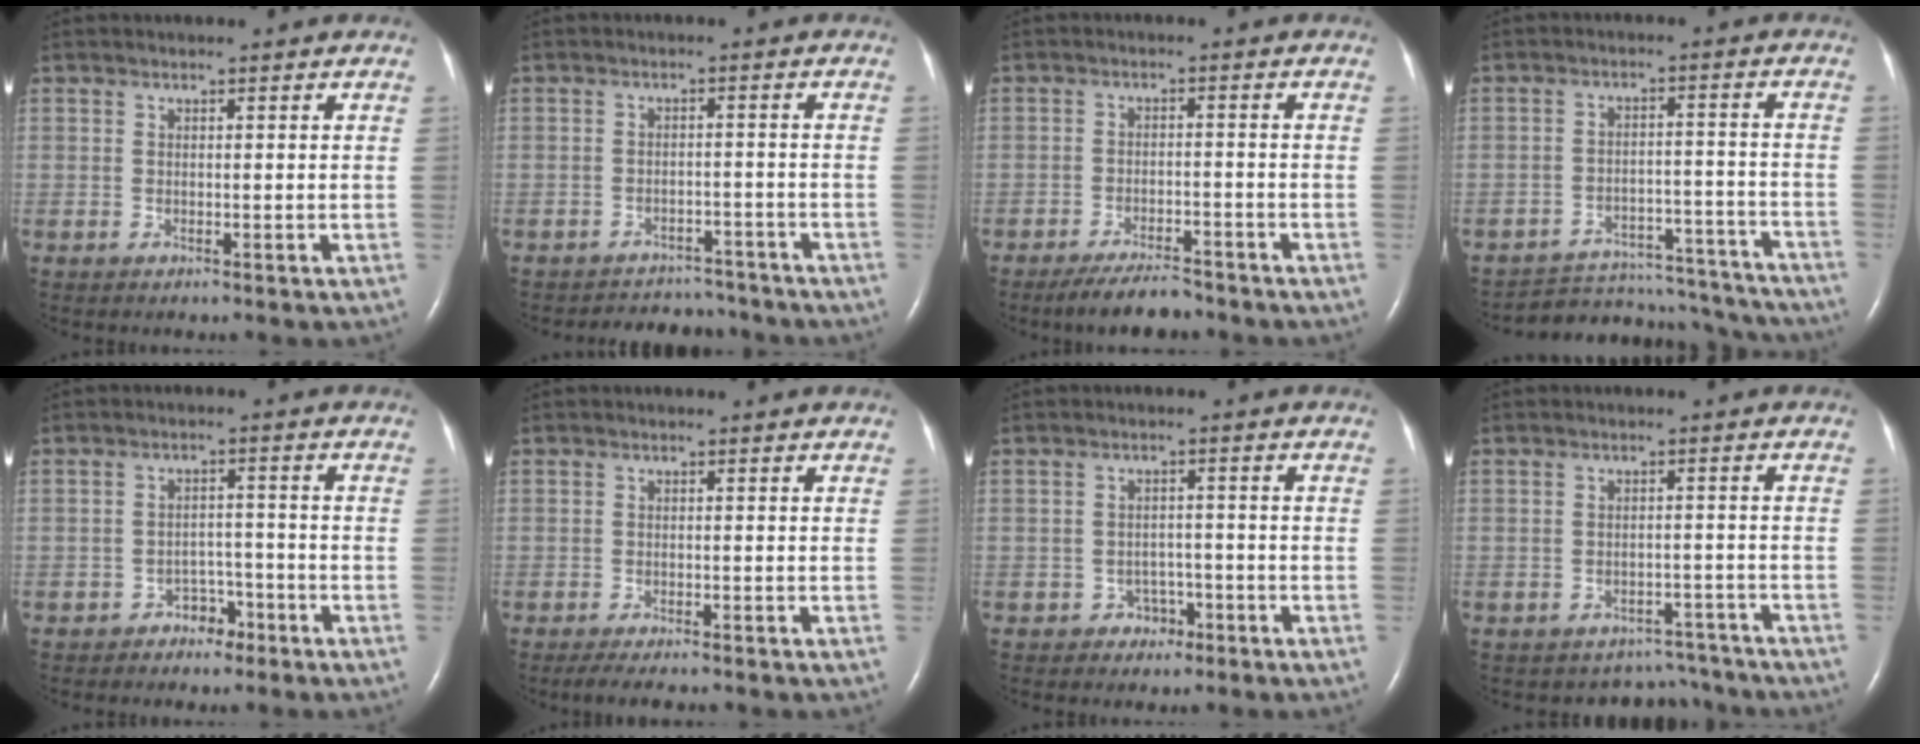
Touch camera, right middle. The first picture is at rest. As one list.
[{"total": 7.1, "force": [-6.8, 2.2, -0.2], "torque": [0.005, 0.015, -0.085]}, {"total": 5.9, "force": [-5.2, 1.3, 2.5], "torque": [-0.048, -0.012, -0.090]}, {"total": 17.0, "force": [-16.5, 3.7, 2.2], "torque": [-0.030, 0.023, -0.211]}, {"total": 3.1, "force": [-2.3, 1.9, 0.8], "torque": [-0.008, 0.010, -0.033]}, {"total": 3.8, "force": [-3.1, 0.4, 2.0], "torque": [-0.036, -0.010, -0.046]}, {"total": 2.6, "force": [-1.5, 2.0, 0.3], "torque": [0.002, 0.011, -0.021]}, {"total": 6.3, "force": [-5.6, 2.5, -1.0], "torque": [0.019, 0.030, -0.065]}]